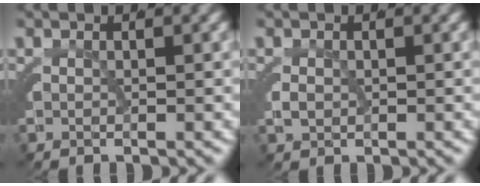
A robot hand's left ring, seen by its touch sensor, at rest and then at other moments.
{"total": 0.6, "force": [-0.2, 0.3, 0.5], "torque": [-0.015, -0.001, 0.001]}